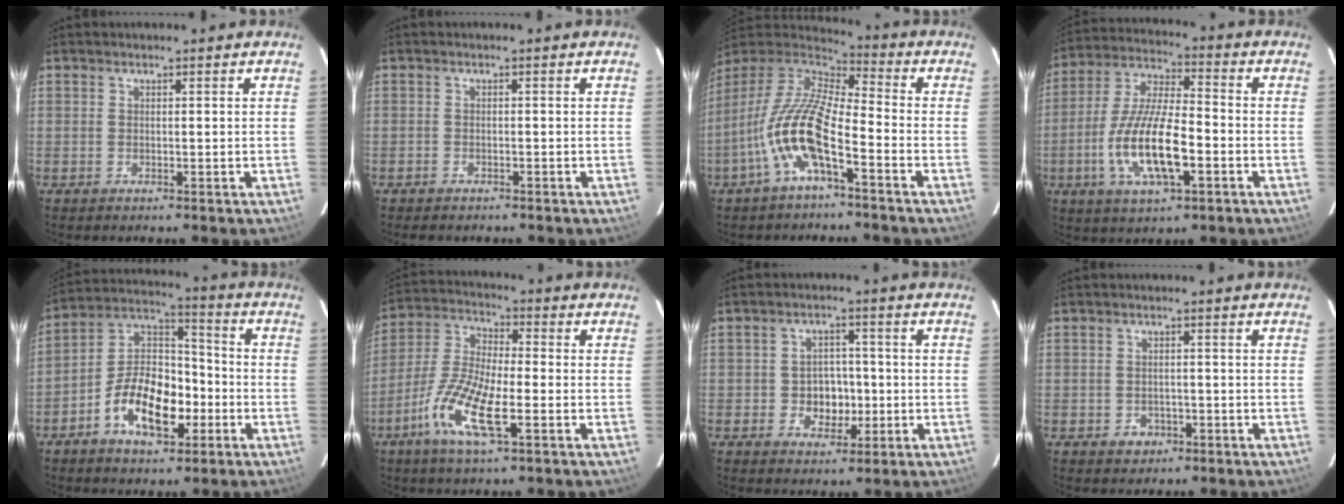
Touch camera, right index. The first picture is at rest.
{"total": 2.1, "force": [-1.8, 0.8, 0.5], "torque": [-0.020, -0.005, -0.030]}
{"total": 14.4, "force": [-6.2, 4.1, 12.3], "torque": [-0.249, -0.006, -0.125]}
{"total": 15.1, "force": [-4.8, 4.8, 13.5], "torque": [-0.281, -0.010, -0.088]}
{"total": 13.8, "force": [-5.8, 7.5, 10.1], "torque": [-0.189, 0.025, -0.096]}
{"total": 12.8, "force": [-5.6, 3.4, 11.0], "torque": [-0.239, -0.008, -0.117]}
{"total": 5.6, "force": [-1.3, 4.8, 2.5], "torque": [-0.052, 0.011, -0.011]}
{"total": 3.1, "force": [-1.5, 2.6, 0.8], "torque": [-0.021, 0.005, -0.015]}